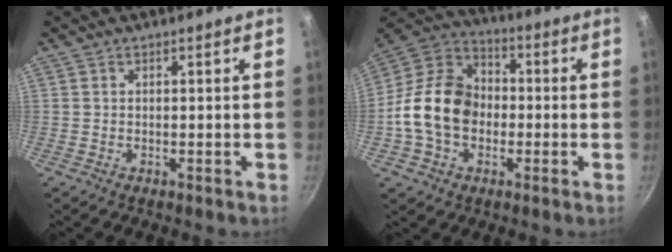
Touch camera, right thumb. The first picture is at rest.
{"total": 16.0, "force": [-2.2, 12.1, 10.2], "torque": [-0.151, 0.037, -0.057]}